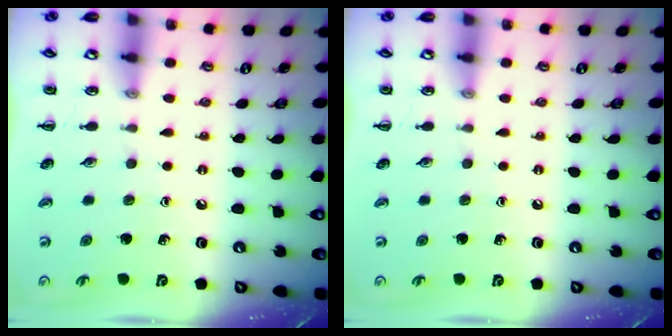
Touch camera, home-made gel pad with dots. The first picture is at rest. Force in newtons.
{"total": 0.0}